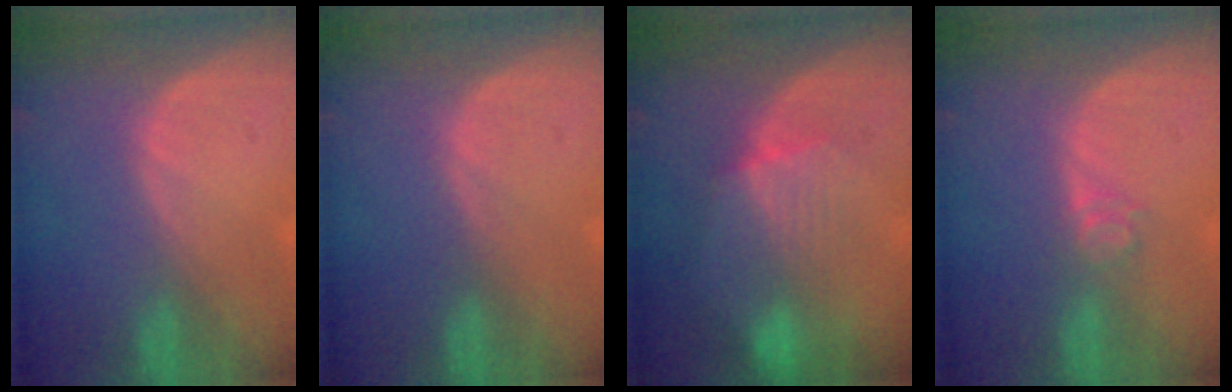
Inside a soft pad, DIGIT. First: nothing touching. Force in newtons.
{"total": 0.0}
{"total": 8.5, "press": 8.0, "slide": 3.0}
{"total": 3.0, "press": 2.5, "slide": 1.7}